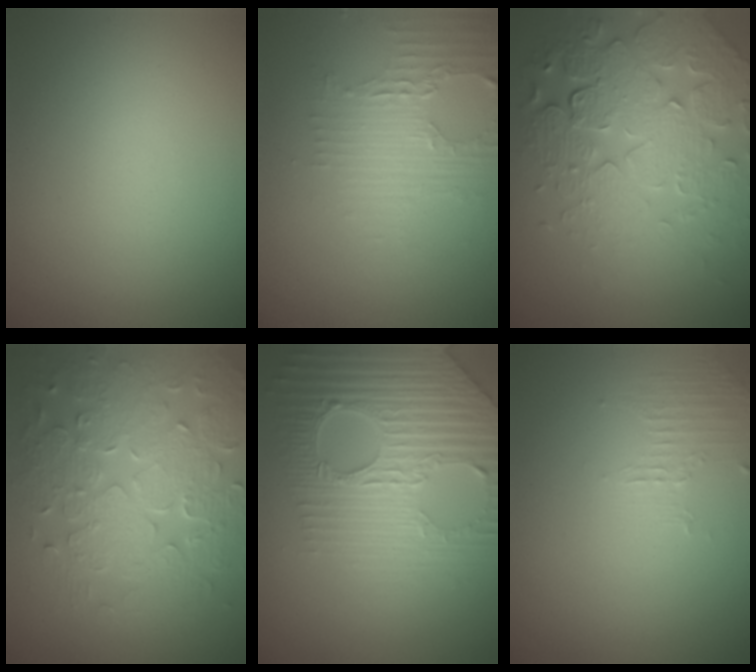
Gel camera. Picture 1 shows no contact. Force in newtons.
{"total": 3.5, "press": 2.6, "slide": 2.3}
{"total": 8.1, "press": 5.8, "slide": 5.7}
{"total": 8.1, "press": 5.9, "slide": 5.6}
{"total": 6.3, "press": 5.3, "slide": 3.4}
{"total": 1.1, "press": 0.2, "slide": 1.0}